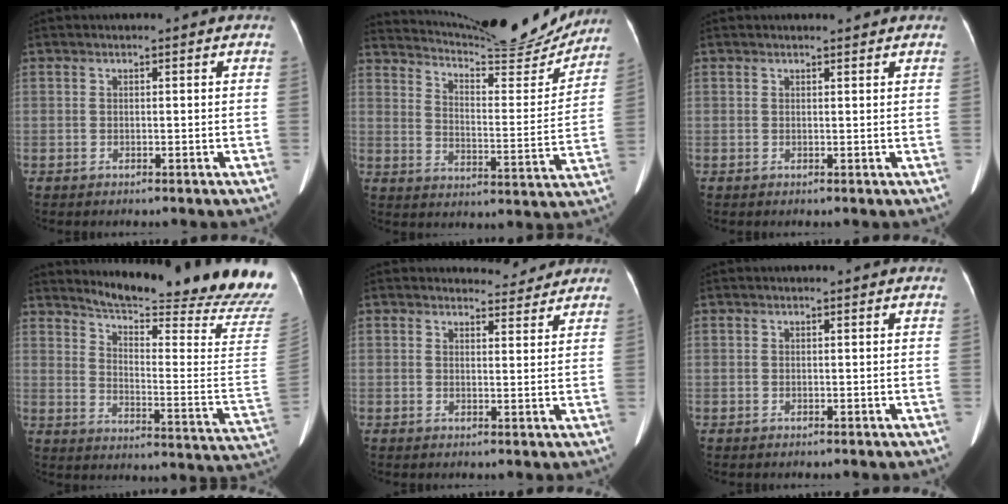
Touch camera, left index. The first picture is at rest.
{"total": 20.2, "force": [19.1, 2.0, 6.2], "torque": [-0.101, -0.046, 0.257]}
{"total": 1.5, "force": [1.4, 0.1, 0.4], "torque": [-0.008, 0.003, 0.021]}
{"total": 24.7, "force": [22.8, -1.6, 9.5], "torque": [-0.147, -0.150, 0.283]}
{"total": 3.6, "force": [3.4, 0.9, -0.2], "torque": [0.002, -0.006, 0.040]}
{"total": 0.0}